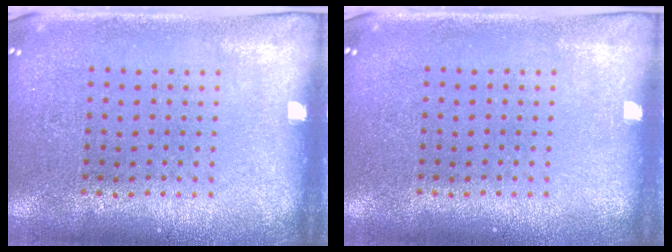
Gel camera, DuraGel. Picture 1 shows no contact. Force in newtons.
{"total": 0.0}